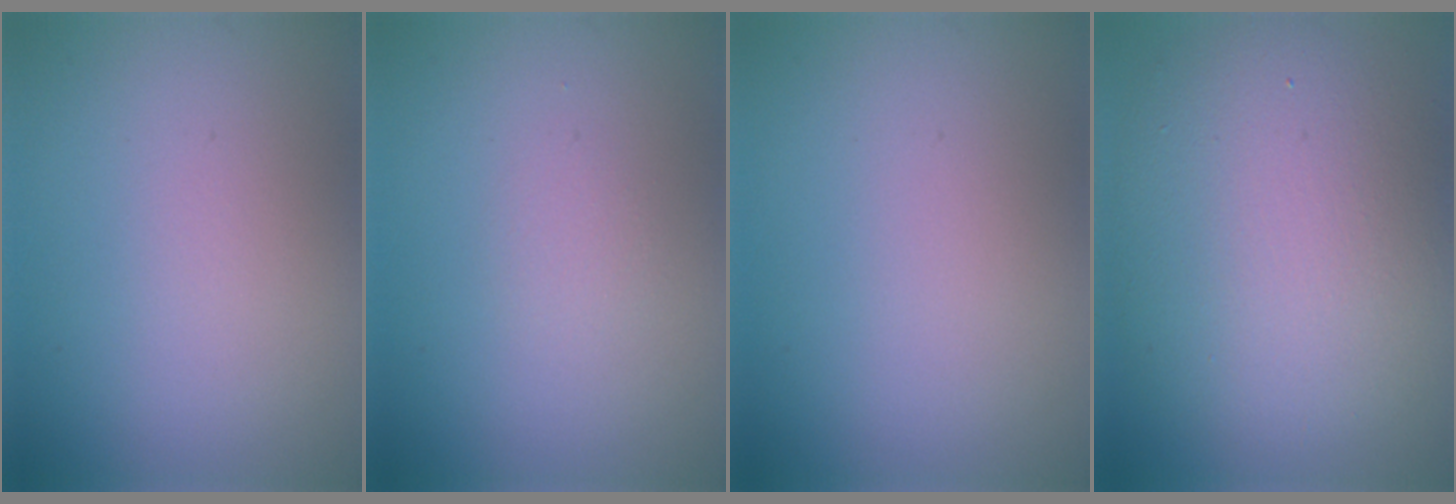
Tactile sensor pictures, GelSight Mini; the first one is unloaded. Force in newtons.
{"total": 0.7, "press": 0.7, "slide": 0.0}
{"total": 0.0}
{"total": 12.3, "press": 12.2, "slide": 1.1}